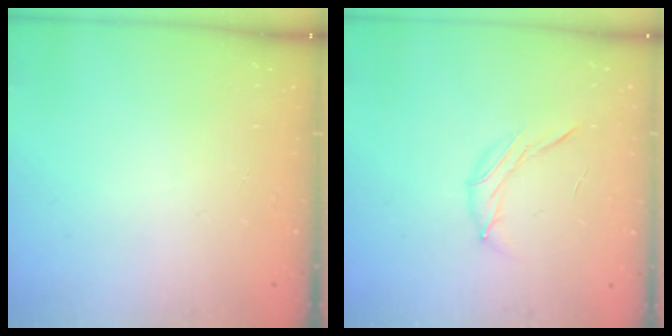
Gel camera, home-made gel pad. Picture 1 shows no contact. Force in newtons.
{"total": 7.0, "press": 6.9, "slide": 1.4}